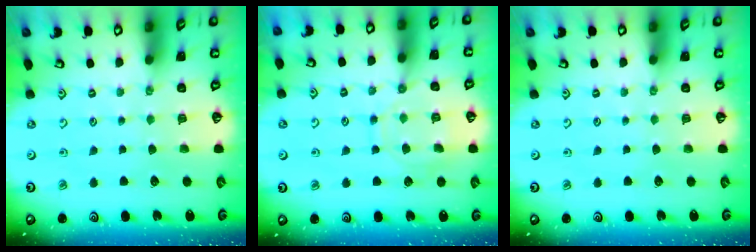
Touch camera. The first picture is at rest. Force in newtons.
{"total": 11.0, "press": 11.0, "slide": 0.8}
{"total": 0.0}